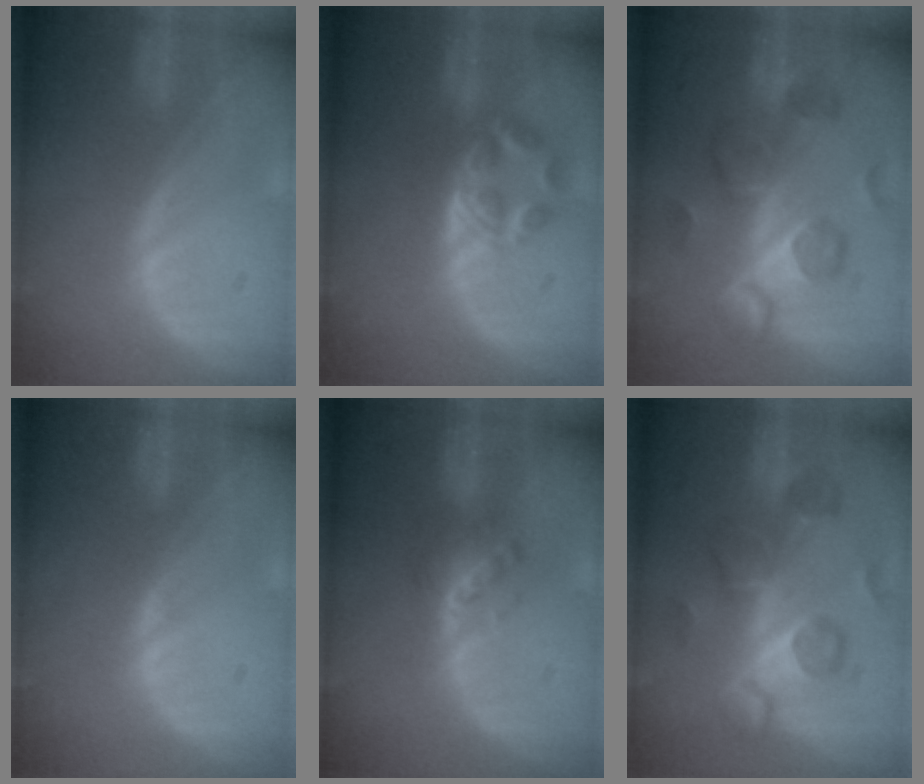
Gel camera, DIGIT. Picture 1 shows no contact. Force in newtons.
{"total": 5.8, "press": 4.7, "slide": 3.4}
{"total": 9.7, "press": 8.9, "slide": 3.8}
{"total": 0.6, "press": 0.2, "slide": 0.5}
{"total": 4.8, "press": 4.3, "slide": 2.1}
{"total": 8.8, "press": 8.4, "slide": 2.6}